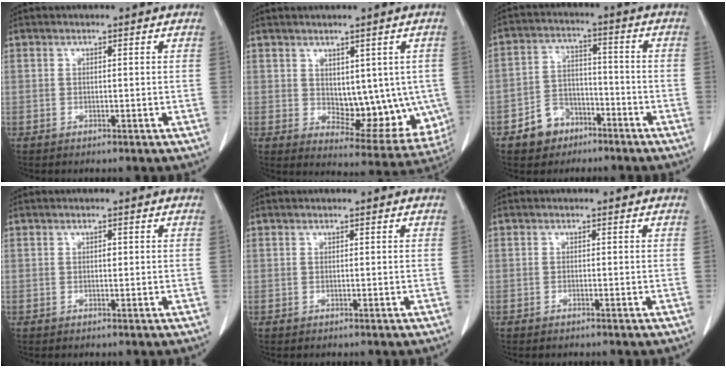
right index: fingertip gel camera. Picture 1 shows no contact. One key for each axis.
{"total": 11.3, "fx": 0.4, "fy": 6.1, "fz": 9.4, "tx": -0.108, "ty": -0.006, "tz": 0.026}
{"total": 7.2, "fx": -4.4, "fy": 5.3, "fz": 2.1, "tx": -0.043, "ty": 0.018, "tz": -0.070}
{"total": 0.6, "fx": 0.1, "fy": 0.3, "fz": 0.5, "tx": -0.009, "ty": 0.001, "tz": 0.001}
{"total": 0.0}
{"total": 0.6, "fx": -0.5, "fy": 0.1, "fz": 0.3, "tx": -0.012, "ty": -0.001, "tz": -0.007}